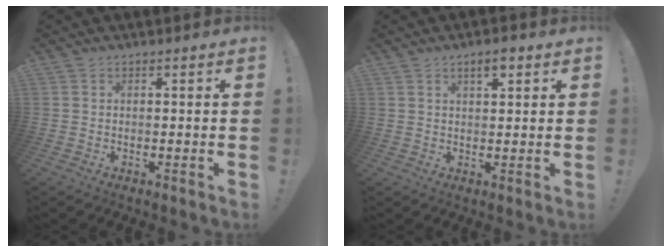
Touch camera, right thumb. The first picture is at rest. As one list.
[{"total": 3.6, "force": [2.2, 1.1, 2.6], "torque": [-0.036, -0.008, 0.033]}]